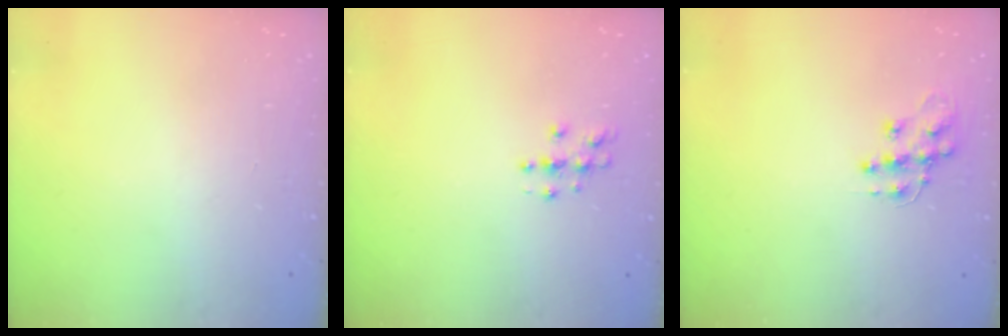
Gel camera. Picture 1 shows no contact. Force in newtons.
{"total": 4.1, "press": 4.1, "slide": 0.5}
{"total": 10.7, "press": 10.7, "slide": 0.7}